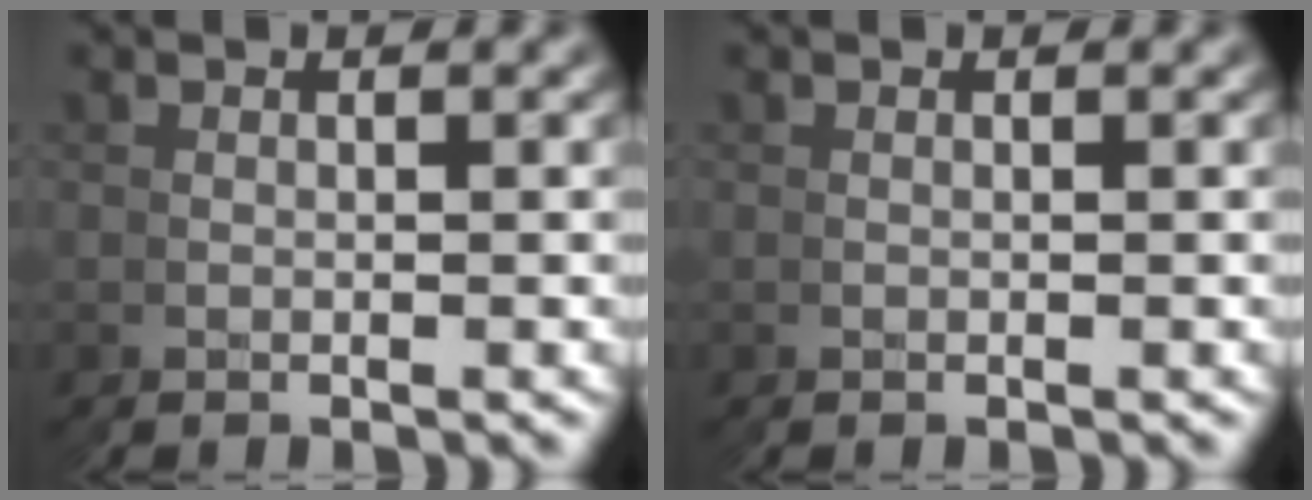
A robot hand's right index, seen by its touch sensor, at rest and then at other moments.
{"total": 0.0}